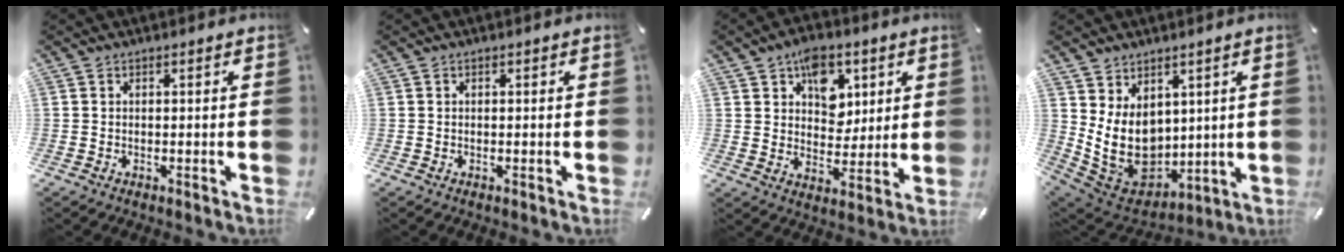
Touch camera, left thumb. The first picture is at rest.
{"total": 0.0}
{"total": 9.9, "force": [4.6, 7.6, 4.4], "torque": [-0.056, -0.012, 0.081]}
{"total": 12.2, "force": [2.2, 10.1, 6.5], "torque": [-0.139, -0.034, 0.047]}